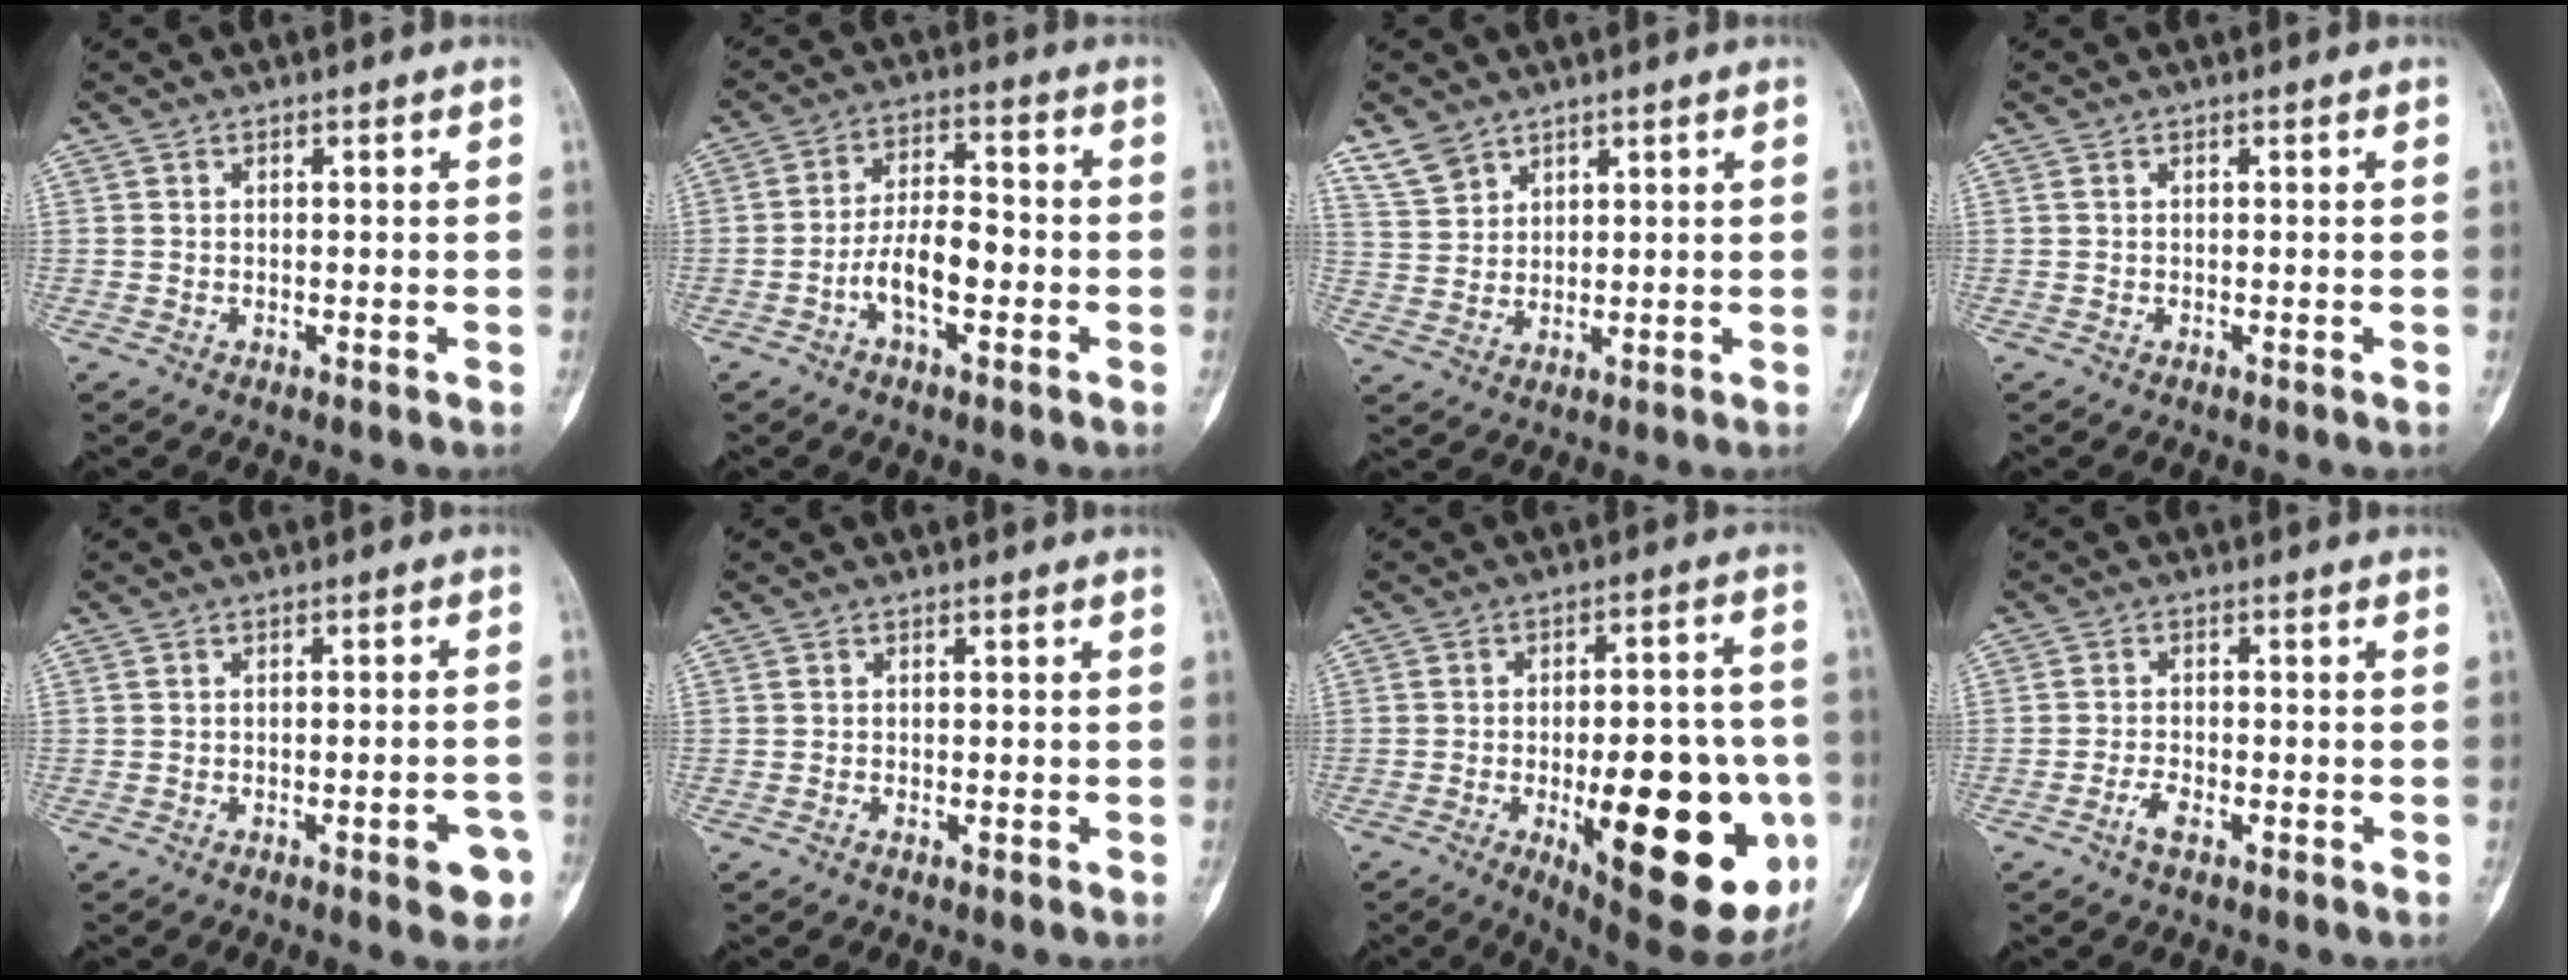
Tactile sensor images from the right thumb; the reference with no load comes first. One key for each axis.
{"total": 8.4, "fx": -2.7, "fy": 3.8, "fz": 7.0, "tx": -0.121, "ty": 0.029, "tz": -0.053}
{"total": 4.8, "fx": 3.7, "fy": 2.8, "fz": 1.0, "tx": -0.008, "ty": -0.016, "tz": 0.080}
{"total": 0.0}
{"total": 5.4, "fx": -2.6, "fy": 1.5, "fz": 4.5, "tx": -0.045, "ty": 0.017, "tz": -0.028}
{"total": 0.6, "fx": -0.3, "fy": 0.3, "fz": 0.4, "tx": -0.011, "ty": 0.003, "tz": -0.006}
{"total": 27.0, "fx": -6.9, "fy": 10.1, "fz": 24.1, "tx": -0.272, "ty": 0.000, "tz": -0.073}
{"total": 2.9, "fx": -1.7, "fy": 1.2, "fz": 2.1, "tx": -0.045, "ty": 0.010, "tz": -0.034}